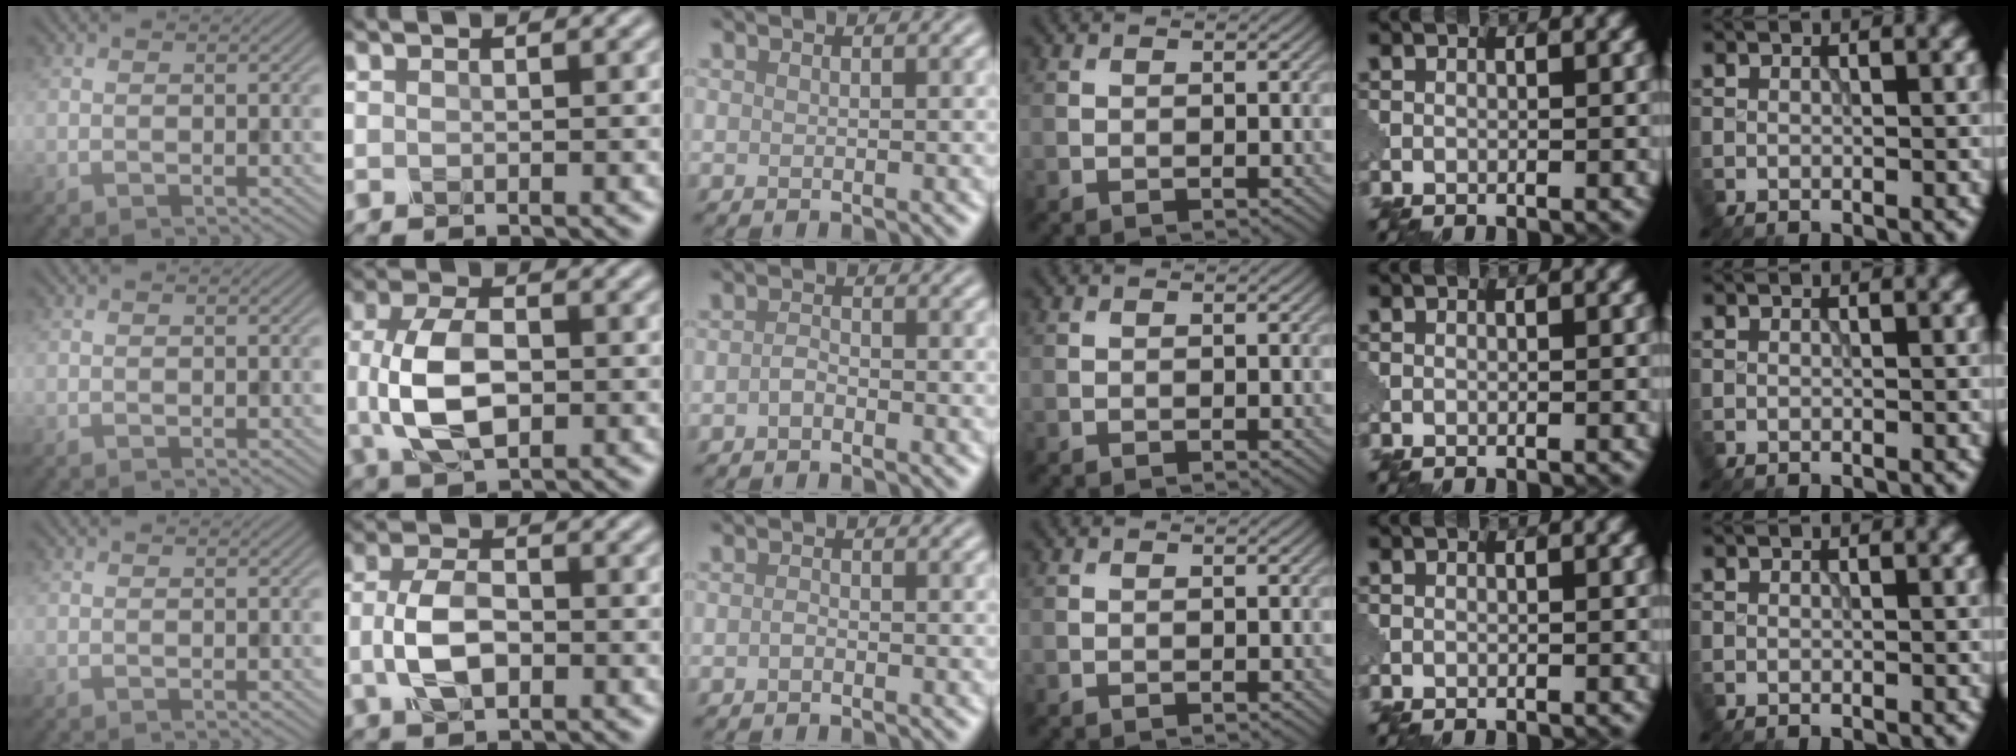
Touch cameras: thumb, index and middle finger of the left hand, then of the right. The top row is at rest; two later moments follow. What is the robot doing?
{"motion": "close", "object": "eyeshadow palette"}